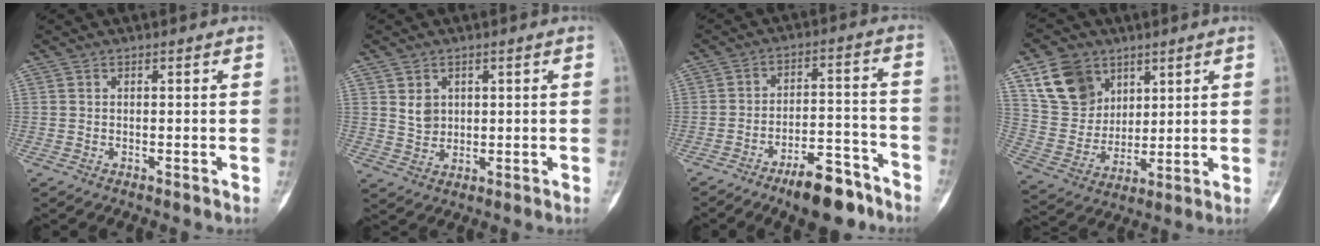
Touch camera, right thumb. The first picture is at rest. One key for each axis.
{"total": 4.0, "fx": 1.4, "fy": 3.2, "fz": 2.0, "tx": -0.019, "ty": -0.012, "tz": 0.034}
{"total": 11.7, "fx": -8.2, "fy": 4.1, "fz": 7.2, "tx": -0.094, "ty": 0.069, "tz": -0.130}
{"total": 13.3, "fx": 7.2, "fy": 9.9, "fz": 5.3, "tx": -0.075, "ty": -0.028, "tz": 0.148}